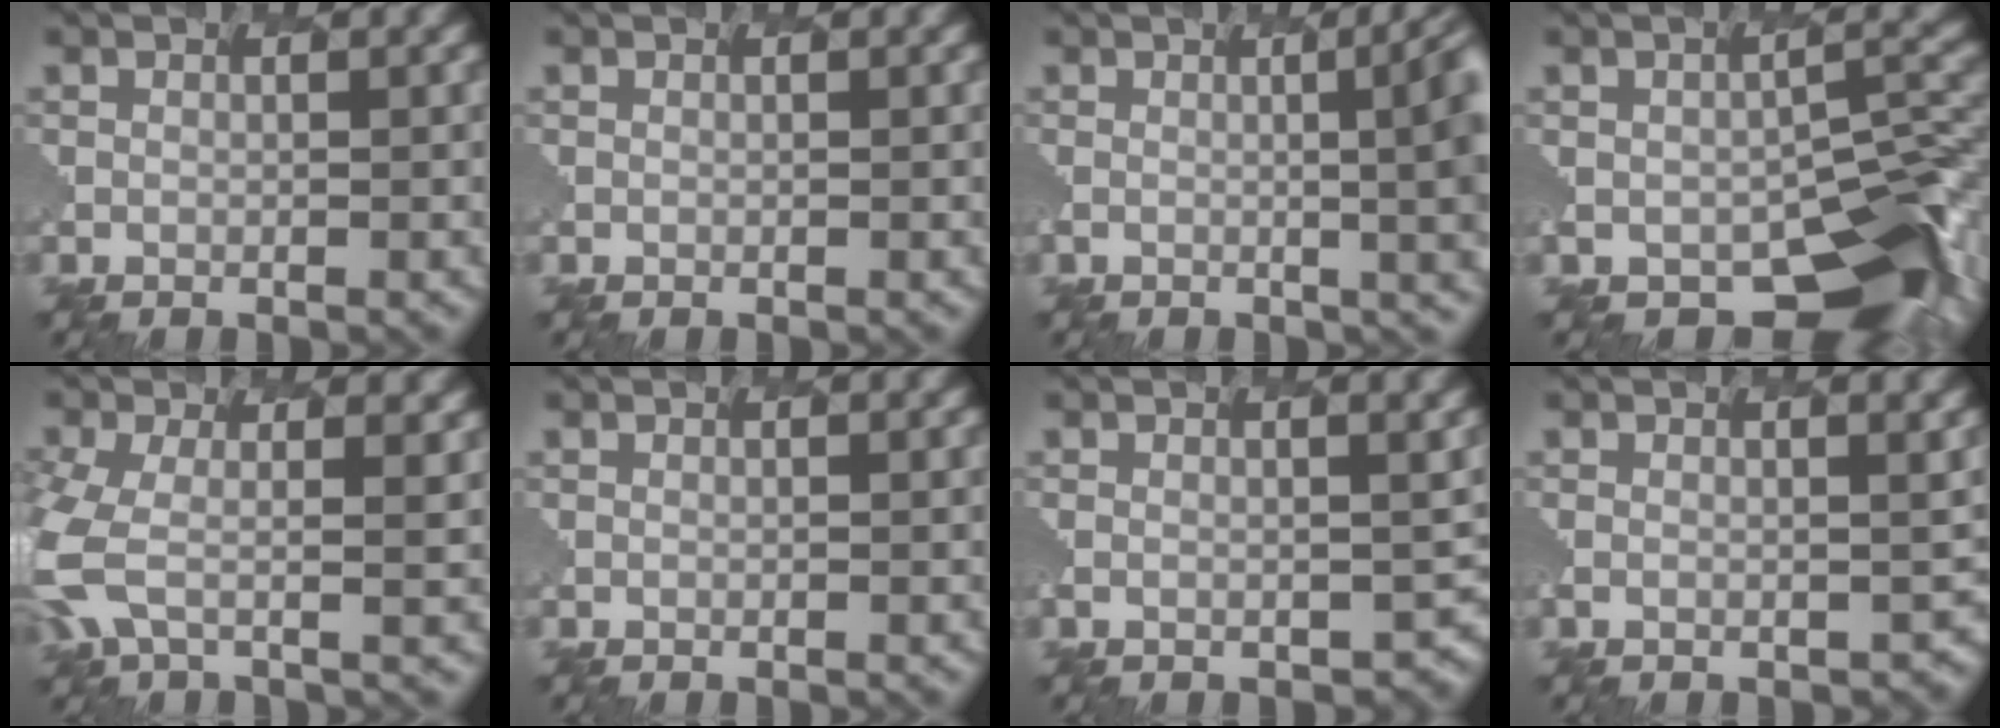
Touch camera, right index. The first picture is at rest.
{"total": 0.0}
{"total": 7.3, "force": [1.1, 2.6, 6.7], "torque": [-0.025, 0.036, -0.013]}
{"total": 8.7, "force": [-4.5, 4.9, 5.6], "torque": [-0.087, -0.021, -0.077]}
{"total": 3.4, "force": [0.0, 1.2, 3.2], "torque": [-0.108, 0.000, -0.025]}
{"total": 0.0}
{"total": 3.0, "force": [-1.1, 1.3, 2.5], "torque": [-0.041, -0.010, -0.009]}
{"total": 3.6, "force": [-1.2, 1.3, 3.1], "torque": [-0.038, -0.009, -0.007]}